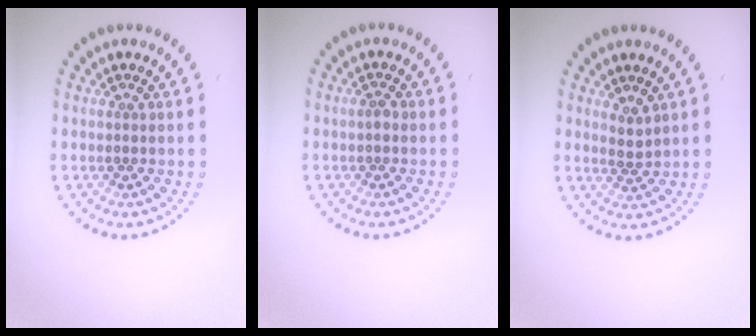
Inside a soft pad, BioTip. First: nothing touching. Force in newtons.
{"total": 0.8, "press": 0.7, "slide": 0.3}
{"total": 1.5, "press": 1.2, "slide": 0.9}